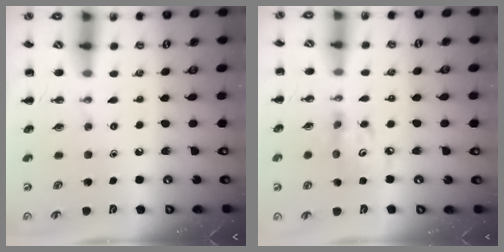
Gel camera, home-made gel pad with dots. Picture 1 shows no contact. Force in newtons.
{"total": 6.4, "press": 6.3, "slide": 1.1}